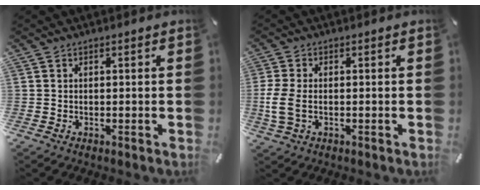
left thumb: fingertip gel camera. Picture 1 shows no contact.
{"total": 6.1, "force": [-0.8, 3.5, 4.9], "torque": [-0.117, -0.002, -0.016]}